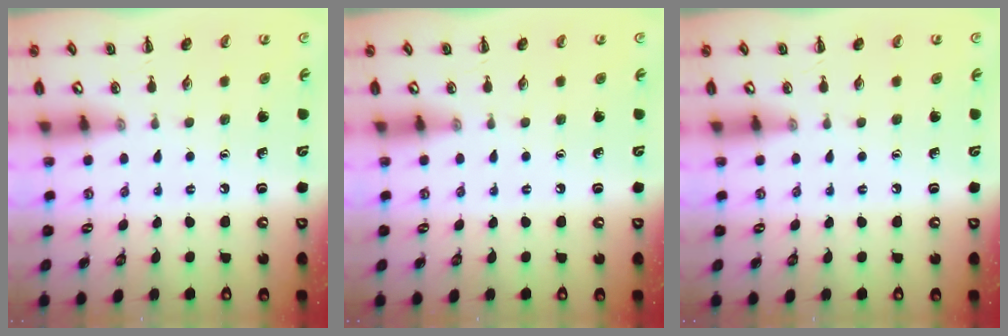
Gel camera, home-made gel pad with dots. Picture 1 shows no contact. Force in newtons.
{"total": 0.0}
{"total": 0.0}